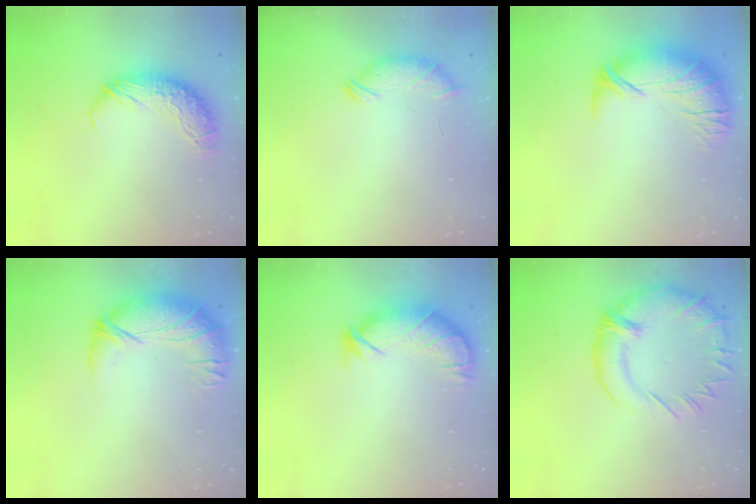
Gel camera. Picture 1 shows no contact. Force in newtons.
{"total": 6.2, "press": 6.2, "slide": 0.3}
{"total": 3.1, "press": 1.0, "slide": 2.9}
{"total": 2.9, "press": 0.1, "slide": 2.9}
{"total": 3.9, "press": 3.4, "slide": 2.0}
{"total": 4.9, "press": 4.4, "slide": 2.2}